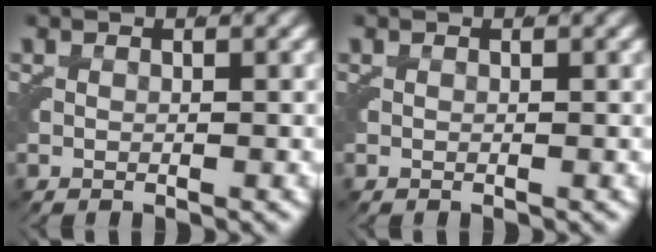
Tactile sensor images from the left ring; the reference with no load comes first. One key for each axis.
{"total": 0.0}